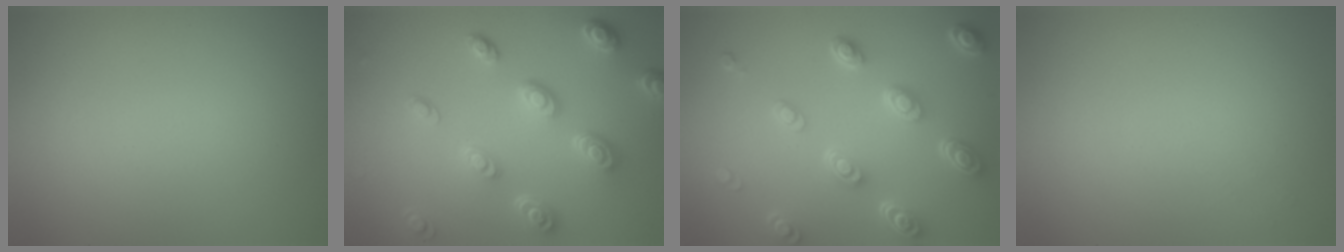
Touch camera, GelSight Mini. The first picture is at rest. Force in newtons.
{"total": 4.7, "press": 3.6, "slide": 3.1}
{"total": 5.3, "press": 4.0, "slide": 3.5}
{"total": 0.6, "press": 0.5, "slide": 0.3}